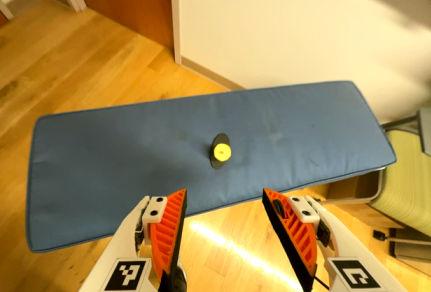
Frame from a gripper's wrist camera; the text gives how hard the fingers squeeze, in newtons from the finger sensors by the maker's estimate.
{"total": 0.0}